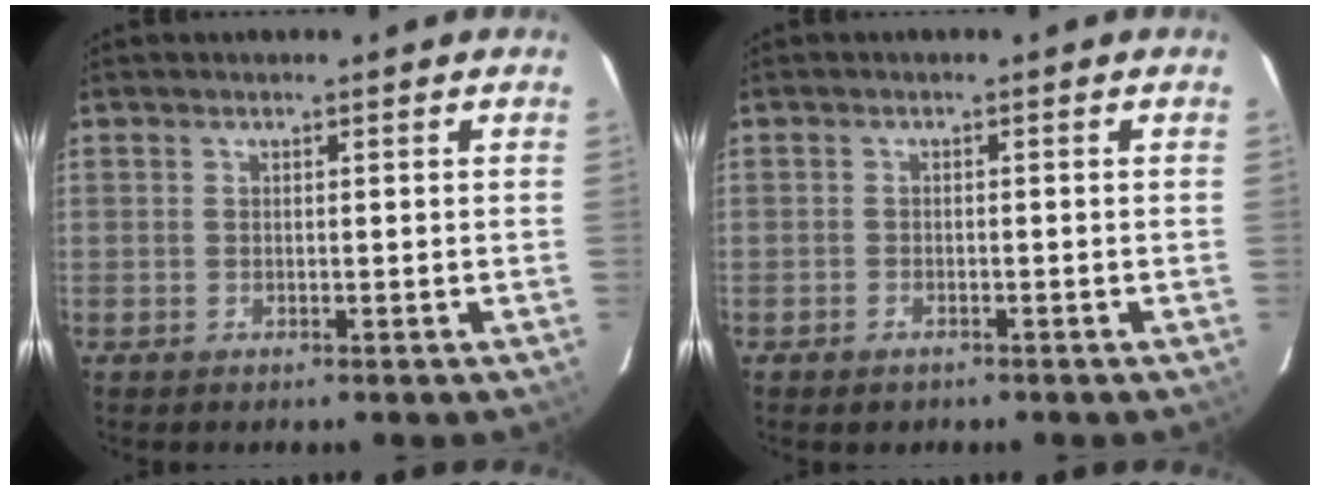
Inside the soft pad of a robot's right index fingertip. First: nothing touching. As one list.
[{"total": 1.5, "force": [-1.0, 1.0, 0.4], "torque": [-0.009, 0.001, -0.015]}]